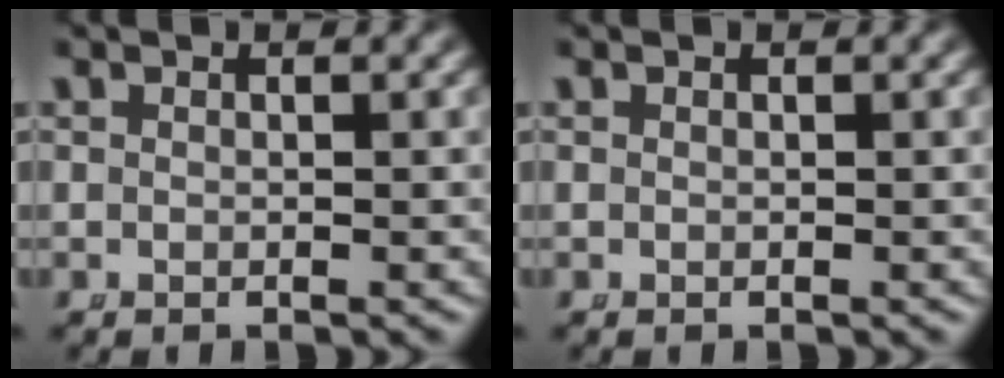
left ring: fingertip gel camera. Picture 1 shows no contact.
{"total": 0.0}